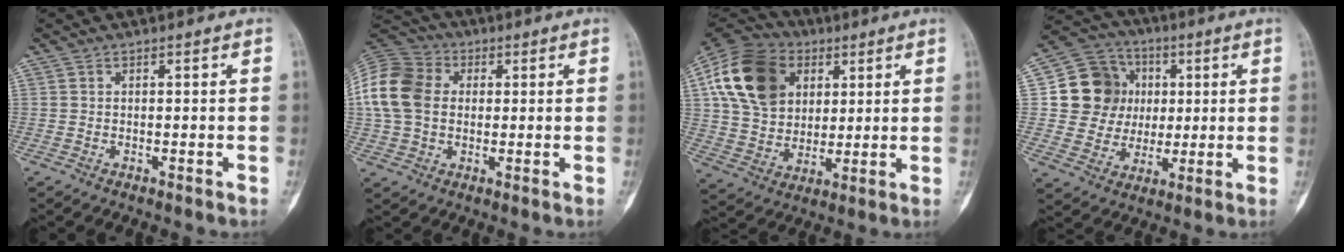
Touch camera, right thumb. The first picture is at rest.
{"total": 14.2, "force": [1.5, 10.9, 8.9], "torque": [-0.180, 0.029, 0.021]}
{"total": 19.0, "force": [6.1, 13.9, 11.4], "torque": [-0.210, 0.004, 0.111]}
{"total": 12.7, "force": [2.2, 11.7, 4.6], "torque": [-0.046, 0.009, 0.043]}